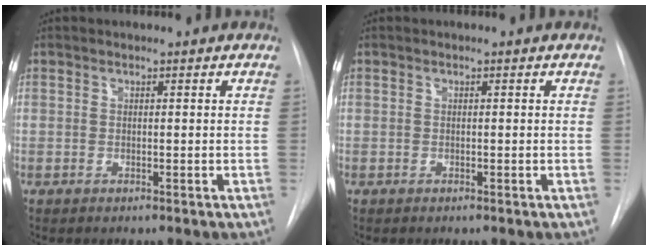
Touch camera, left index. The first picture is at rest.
{"total": 0.0}